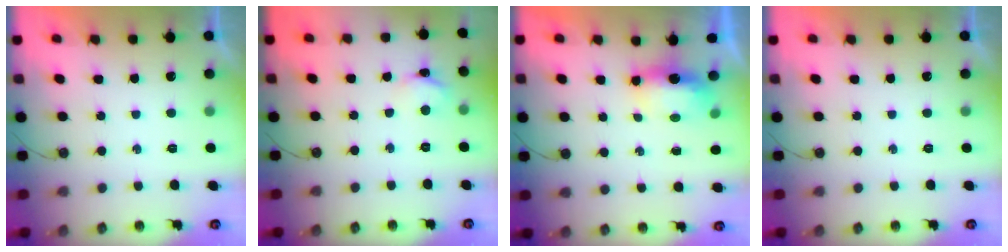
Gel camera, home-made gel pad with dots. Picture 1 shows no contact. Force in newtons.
{"total": 3.6, "press": 3.6, "slide": 0.2}
{"total": 8.2, "press": 6.6, "slide": 4.9}
{"total": 0.0}